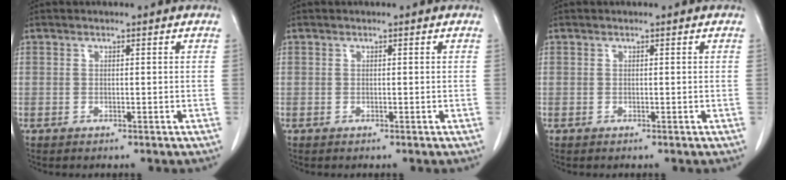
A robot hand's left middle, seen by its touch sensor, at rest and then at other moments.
{"total": 0.0}
{"total": 0.0}